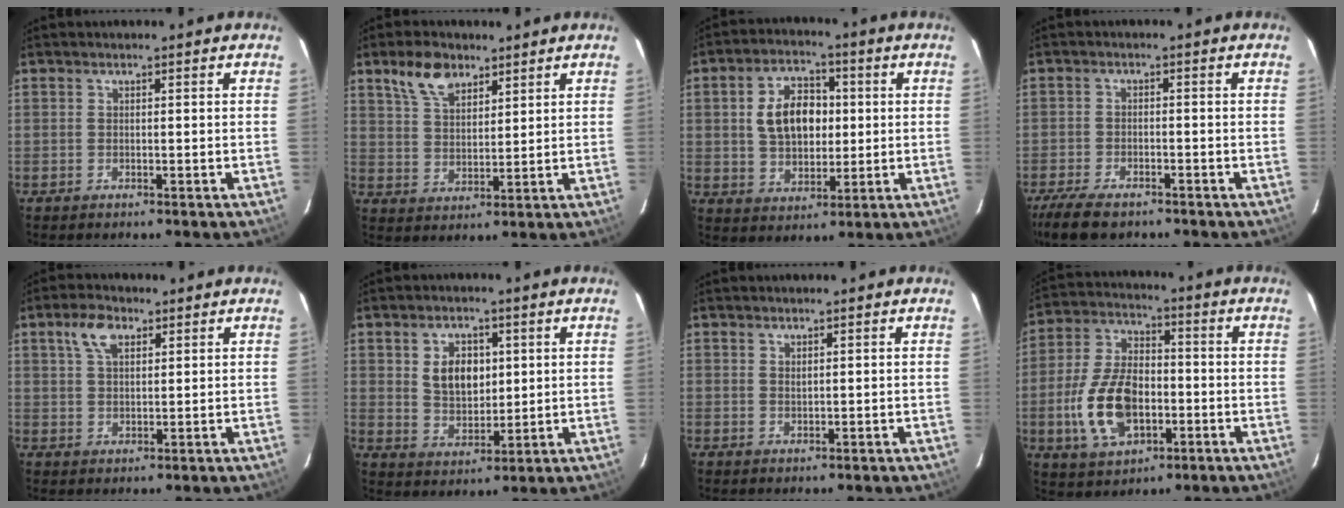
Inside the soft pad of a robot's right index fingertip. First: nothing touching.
{"total": 7.8, "force": [5.1, 4.0, 4.3], "torque": [-0.078, 0.015, 0.100]}
{"total": 10.7, "force": [1.4, 7.1, 7.9], "torque": [-0.147, 0.023, 0.032]}
{"total": 8.3, "force": [-6.5, 2.9, 4.2], "torque": [-0.115, -0.021, -0.120]}
{"total": 5.5, "force": [2.8, 3.0, 3.7], "torque": [-0.069, 0.015, 0.052]}
{"total": 7.7, "force": [2.1, 5.1, 5.3], "torque": [-0.091, 0.007, 0.047]}
{"total": 0.9, "force": [0.6, 0.5, 0.5], "torque": [-0.007, 0.002, 0.013]}
{"total": 14.9, "force": [-3.7, 8.8, 11.5], "torque": [-0.240, 0.007, -0.057]}